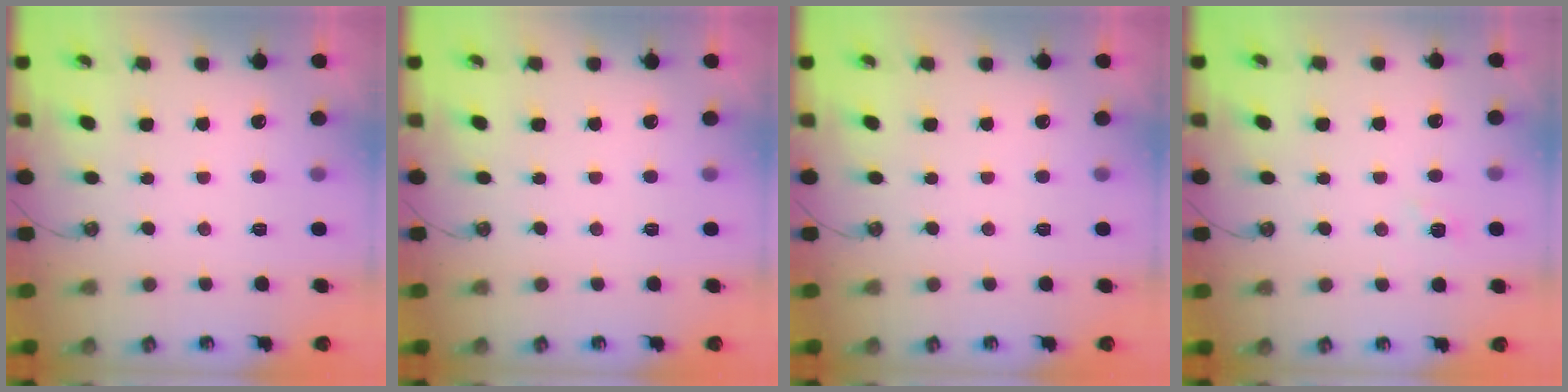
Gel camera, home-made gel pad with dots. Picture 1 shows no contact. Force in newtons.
{"total": 0.0}
{"total": 0.0}
{"total": 3.6, "press": 3.6, "slide": 0.4}